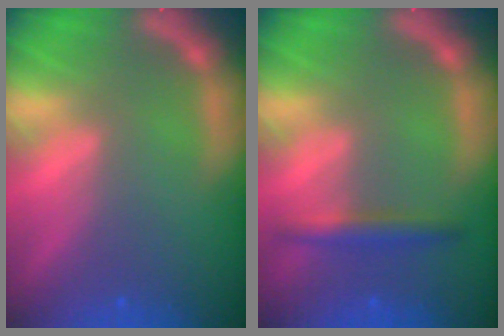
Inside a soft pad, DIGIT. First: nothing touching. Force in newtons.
{"total": 2.4}